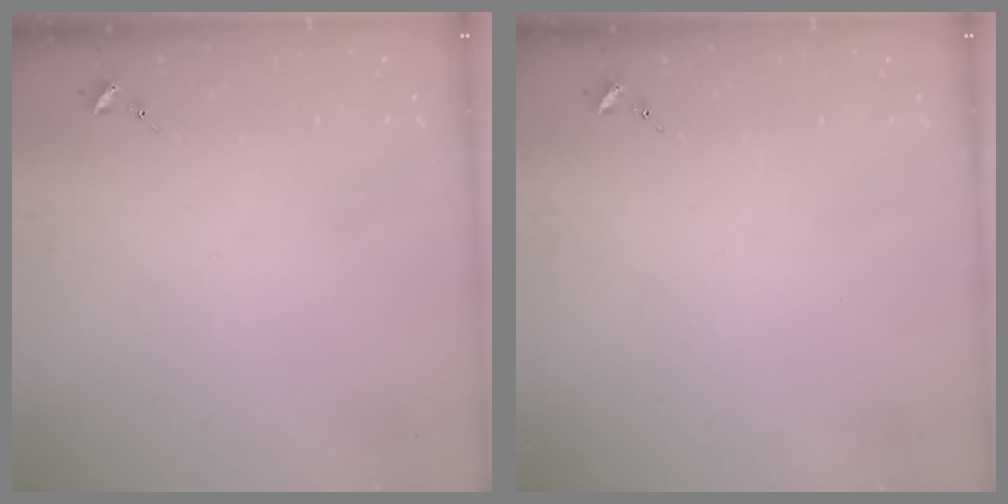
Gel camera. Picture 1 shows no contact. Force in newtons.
{"total": 0.0}